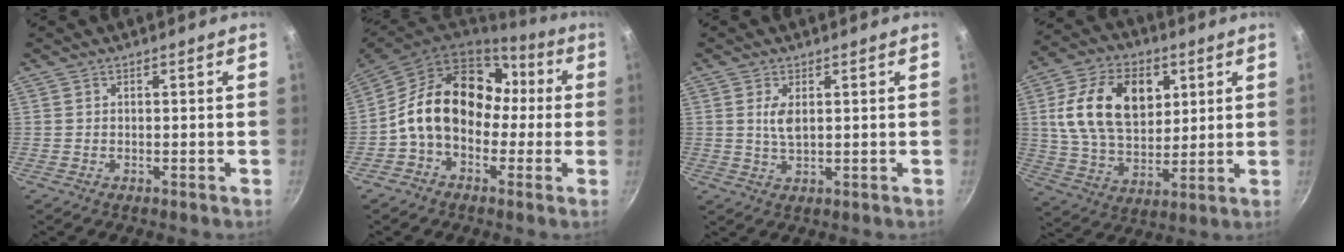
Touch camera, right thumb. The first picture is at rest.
{"total": 18.5, "force": [0.1, 13.7, 12.4], "torque": [-0.181, 0.055, -0.012]}
{"total": 3.5, "force": [0.9, 1.6, 3.0], "torque": [-0.055, -0.009, 0.019]}
{"total": 18.7, "force": [5.1, 12.4, 13.0], "torque": [-0.210, -0.007, 0.088]}